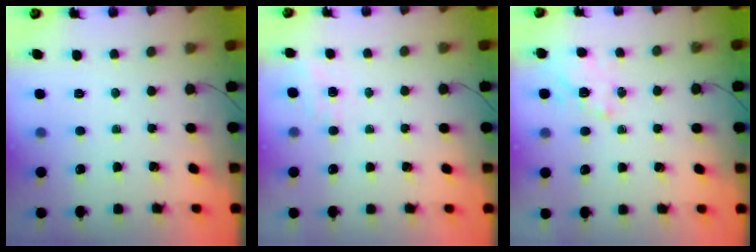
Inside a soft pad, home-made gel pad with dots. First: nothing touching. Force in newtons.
{"total": 4.6, "press": 4.4, "slide": 1.5}
{"total": 1.2, "press": 0.2, "slide": 1.2}